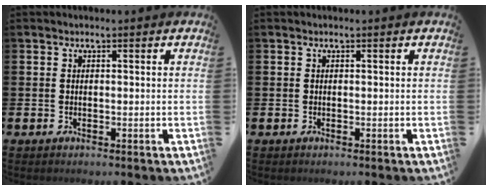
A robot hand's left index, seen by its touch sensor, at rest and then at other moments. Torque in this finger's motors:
{"motor_torque": [0.00, 0.00, 0.00, 0.00]}